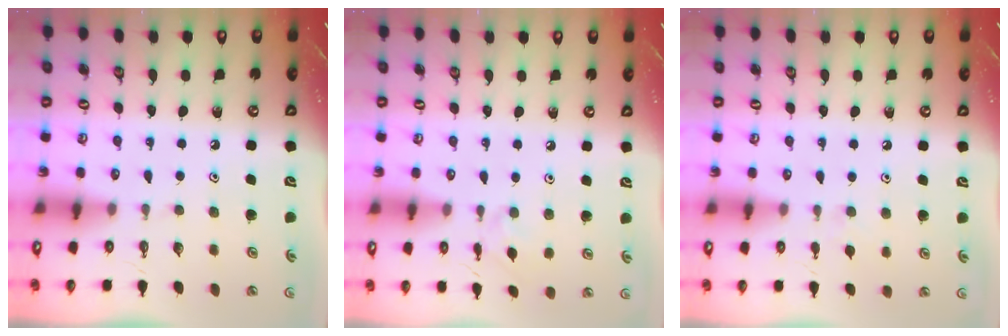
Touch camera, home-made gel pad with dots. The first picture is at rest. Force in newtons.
{"total": 2.8, "press": 2.7, "slide": 0.6}
{"total": 3.1, "press": 3.0, "slide": 0.5}